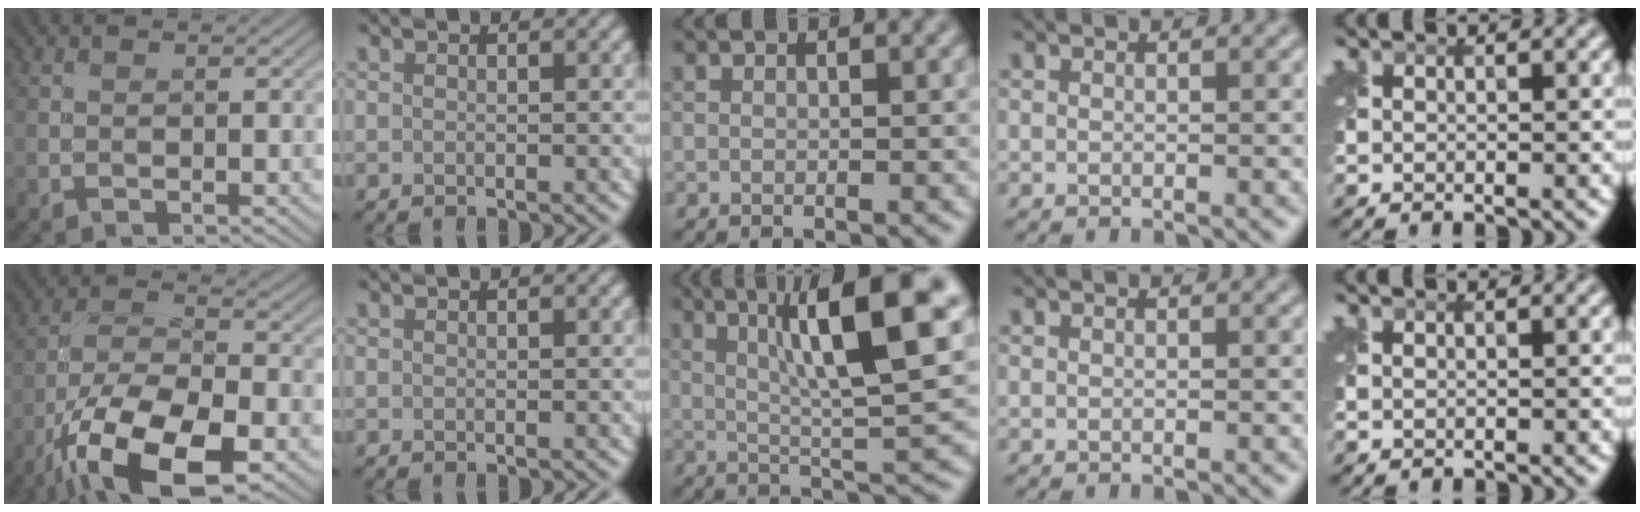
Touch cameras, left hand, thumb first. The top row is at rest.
{"thumb": {"total": 15.2, "force": [-8.3, 5.9, 11.2], "torque": [-0.219, -0.019, -0.165]}, "middle": {"total": 11.5, "force": [4.0, 2.0, 10.6], "torque": [-0.150, 0.013, 0.064]}}